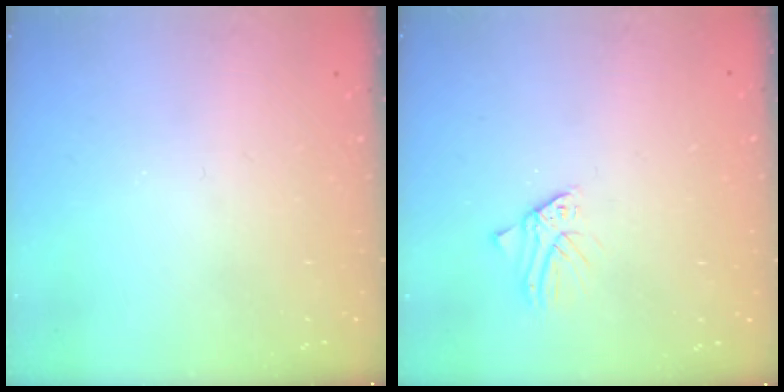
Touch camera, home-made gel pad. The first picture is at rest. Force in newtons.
{"total": 0.0}